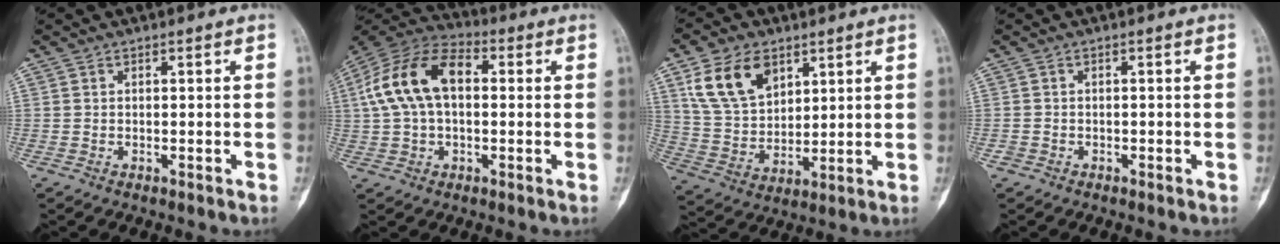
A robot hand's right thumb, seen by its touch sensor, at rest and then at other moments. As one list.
[{"total": 15.4, "force": [2.1, 9.5, 11.9], "torque": [-0.228, 0.040, 0.029]}, {"total": 13.1, "force": [6.6, 8.4, 7.7], "torque": [-0.125, -0.021, 0.137]}, {"total": 1.3, "force": [-0.5, 1.2, 0.1], "torque": [0.001, 0.006, -0.011]}]